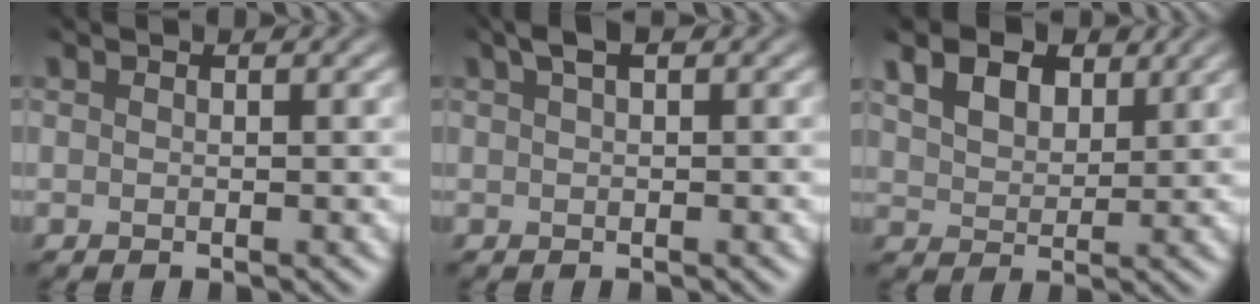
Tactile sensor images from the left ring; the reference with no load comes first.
{"total": 1.9, "force": [0.9, 0.7, 1.5], "torque": [-0.027, 0.008, 0.018]}
{"total": 4.9, "force": [2.7, 2.8, 3.0], "torque": [-0.062, 0.014, 0.039]}